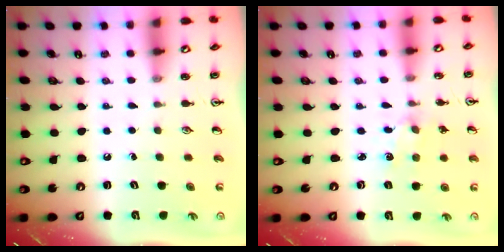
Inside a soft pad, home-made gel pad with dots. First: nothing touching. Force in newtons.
{"total": 1.8, "press": 1.8, "slide": 0.3}